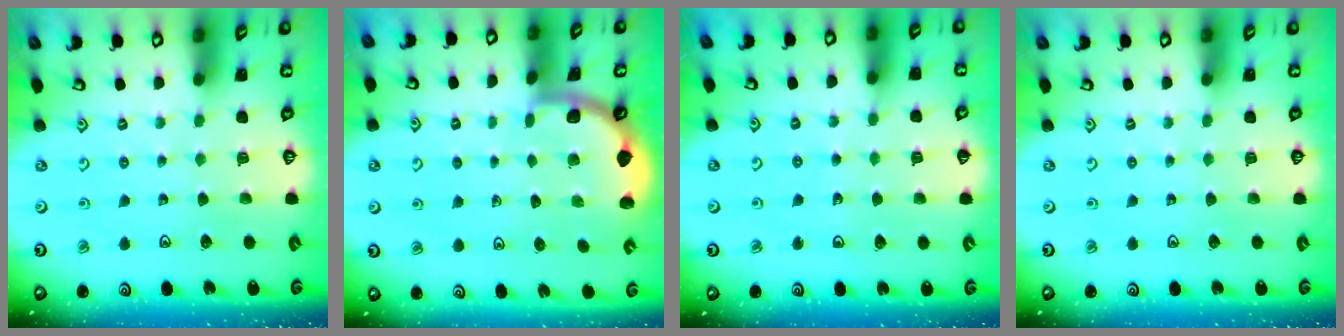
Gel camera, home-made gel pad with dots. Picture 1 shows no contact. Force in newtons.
{"total": 1.9, "press": 1.9, "slide": 0.0}
{"total": 4.0, "press": 3.1, "slide": 2.5}
{"total": 0.0}